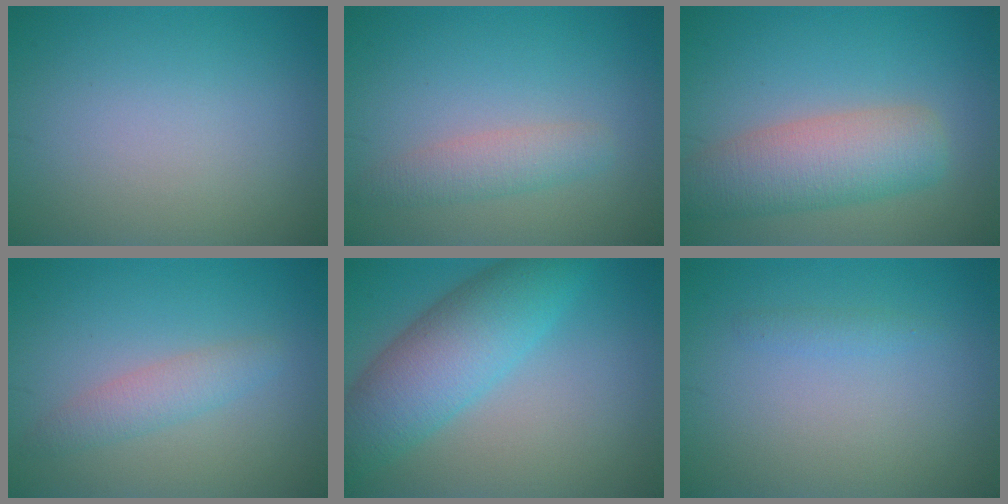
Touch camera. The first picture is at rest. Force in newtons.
{"total": 2.4, "press": 2.4, "slide": 0.2}
{"total": 6.2, "press": 6.2, "slide": 0.4}
{"total": 2.2, "press": 2.2, "slide": 0.1}
{"total": 7.5, "press": 7.5, "slide": 0.1}
{"total": 0.8, "press": 0.8, "slide": 0.1}